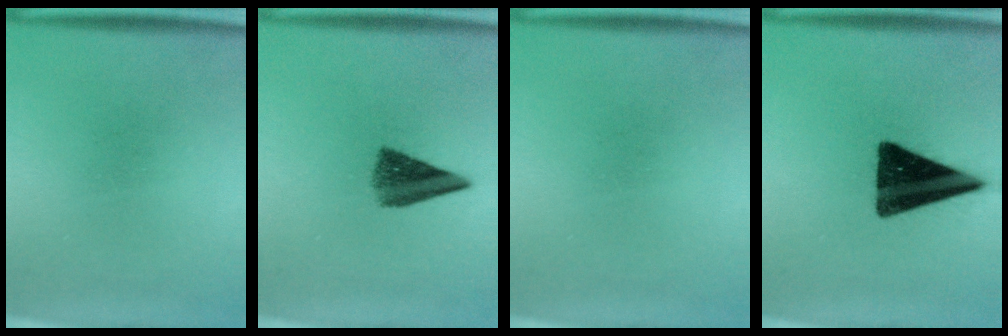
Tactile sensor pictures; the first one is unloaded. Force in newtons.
{"total": 6.4}
{"total": 0.0}
{"total": 16.8}